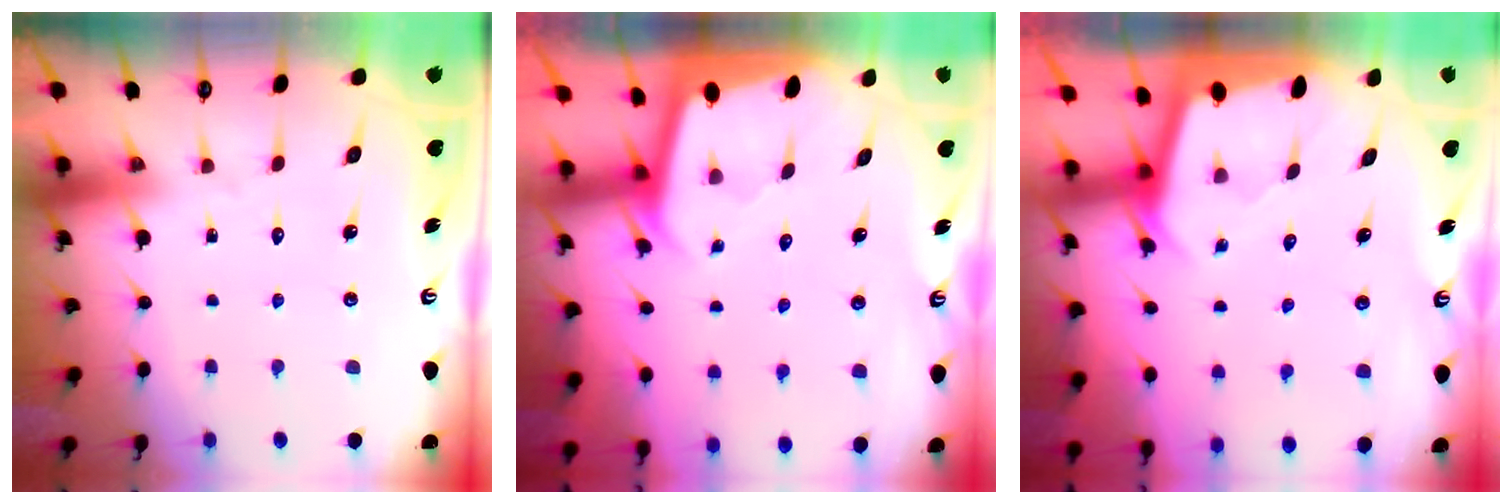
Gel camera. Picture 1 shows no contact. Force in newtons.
{"total": 2.0, "press": 2.0, "slide": 0.1}
{"total": 1.9, "press": 1.9, "slide": 0.3}